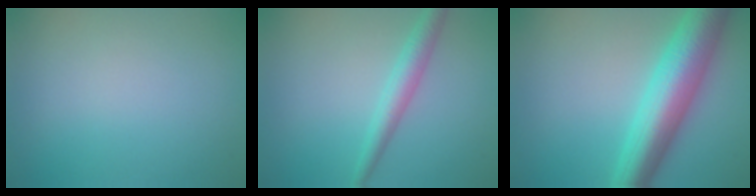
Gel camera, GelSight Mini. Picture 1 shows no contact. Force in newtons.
{"total": 2.5, "press": 2.5, "slide": 0.1}
{"total": 8.0, "press": 8.0, "slide": 0.1}